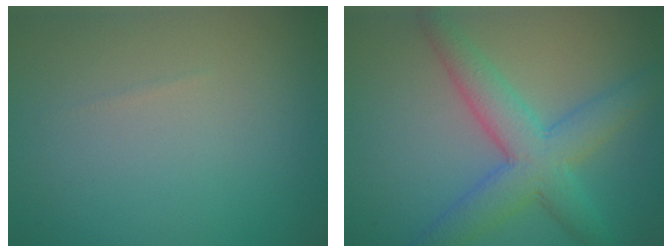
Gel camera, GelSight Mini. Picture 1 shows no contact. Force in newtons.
{"total": 6.1, "press": 6.1, "slide": 0.1}